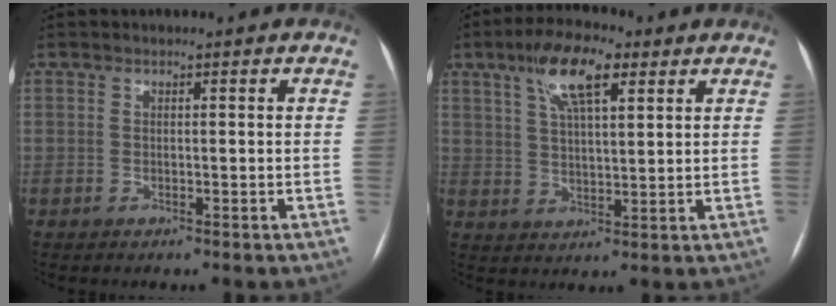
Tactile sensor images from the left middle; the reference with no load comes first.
{"total": 9.6, "force": [5.1, 2.8, 7.7], "torque": [-0.147, 0.019, 0.090]}